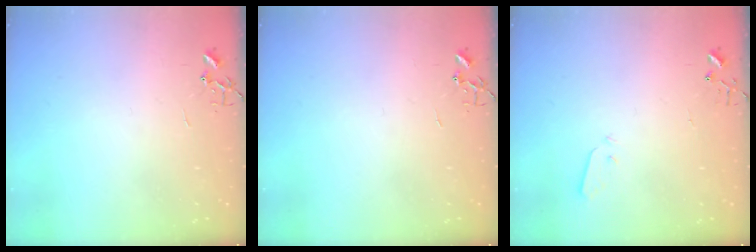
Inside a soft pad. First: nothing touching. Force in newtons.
{"total": 0.0}
{"total": 2.2, "press": 2.2, "slide": 0.4}